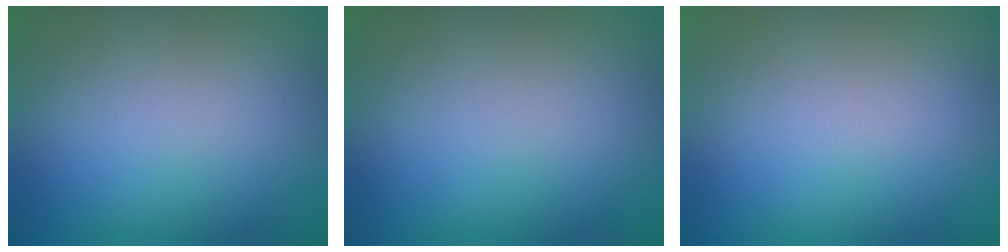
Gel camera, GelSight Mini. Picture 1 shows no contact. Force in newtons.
{"total": 0.0}
{"total": 0.0}